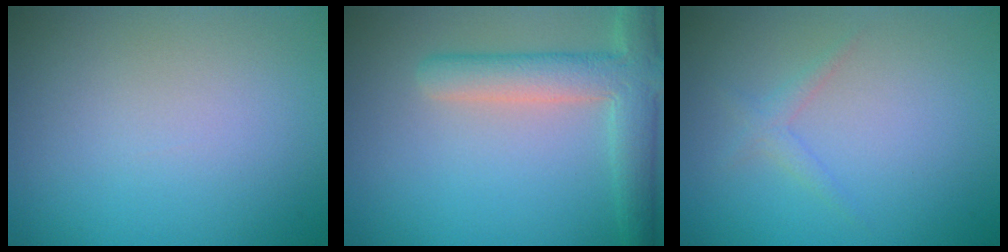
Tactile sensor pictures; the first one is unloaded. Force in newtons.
{"total": 5.3, "press": 5.3, "slide": 0.4}
{"total": 1.1, "press": 1.1, "slide": 0.0}